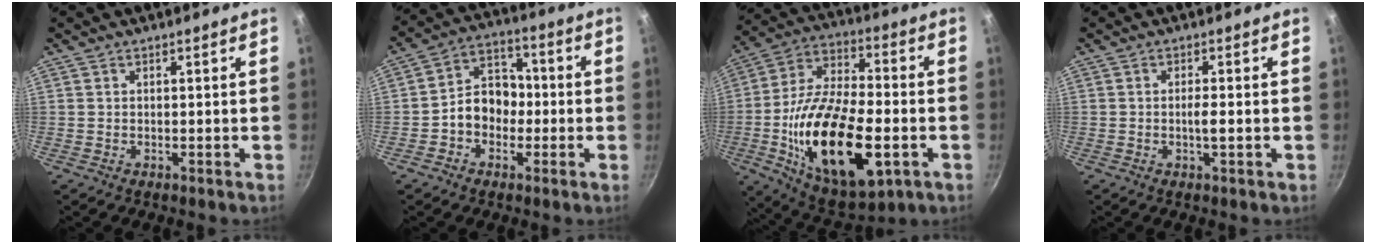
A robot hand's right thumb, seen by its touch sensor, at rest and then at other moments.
{"total": 9.3, "force": [-1.6, 7.4, 5.5], "torque": [-0.039, 0.037, -0.042]}
{"total": 26.5, "force": [-6.4, 12.8, 22.4], "torque": [-0.387, 0.018, -0.104]}
{"total": 2.2, "force": [-0.5, 0.2, 2.2], "torque": [-0.045, 0.000, -0.011]}